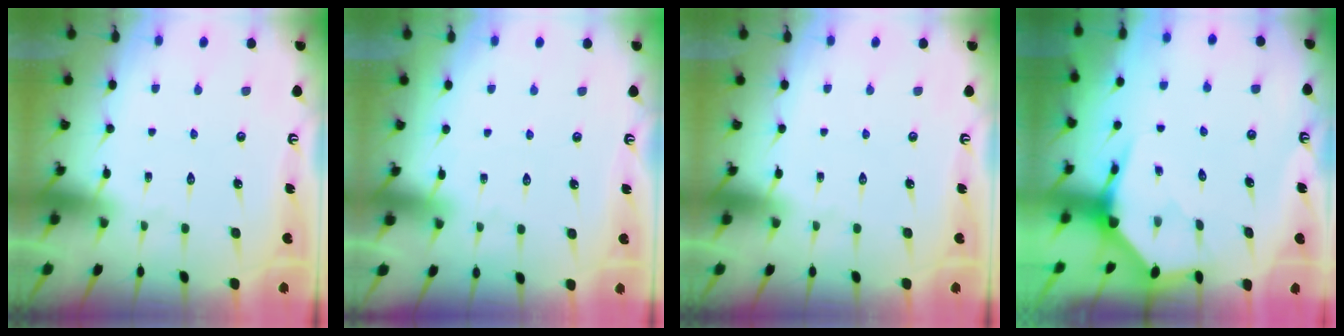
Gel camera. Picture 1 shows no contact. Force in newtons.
{"total": 2.5, "press": 2.5, "slide": 0.4}
{"total": 0.0}
{"total": 3.9, "press": 3.9, "slide": 0.5}